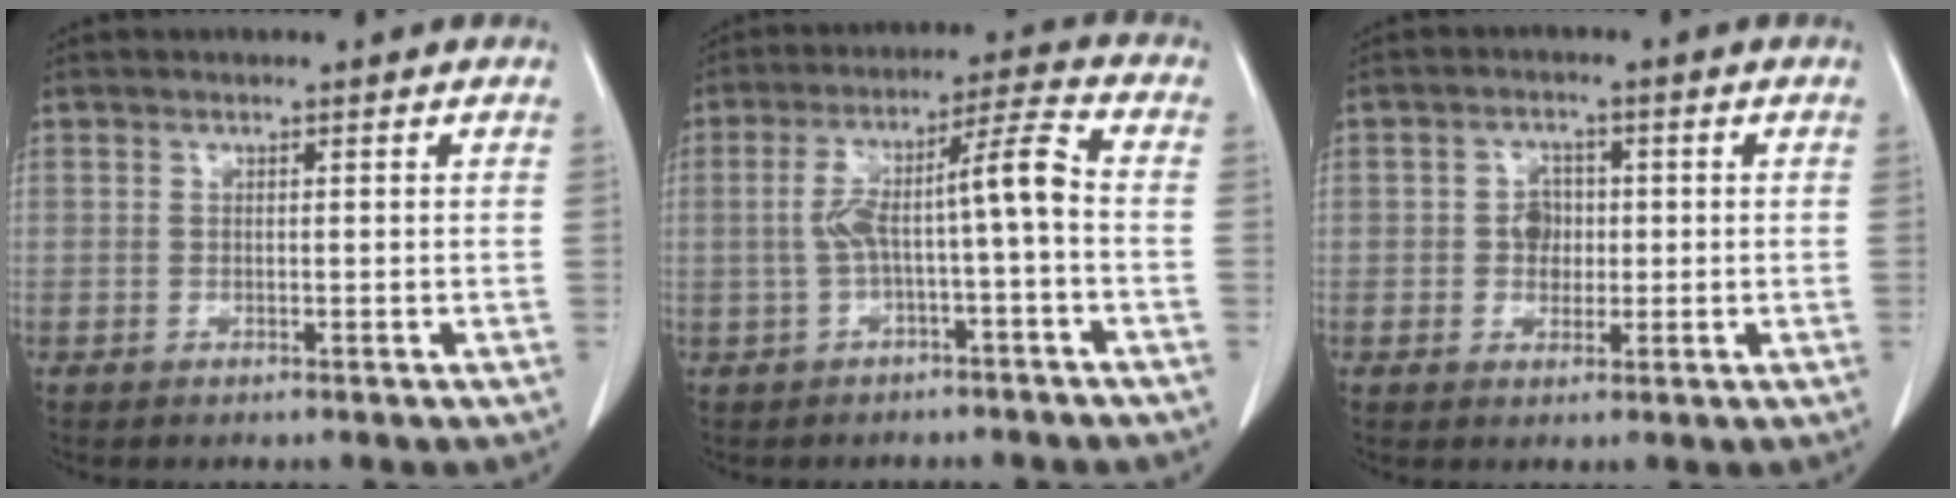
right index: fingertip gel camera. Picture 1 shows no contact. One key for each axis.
{"total": 8.4, "fx": -1.4, "fy": 0.2, "fz": 8.3, "tx": -0.147, "ty": 0.038, "tz": -0.022}
{"total": 3.4, "fx": -0.3, "fy": 2.8, "fz": 1.9, "tx": -0.027, "ty": 0.007, "tz": -0.005}